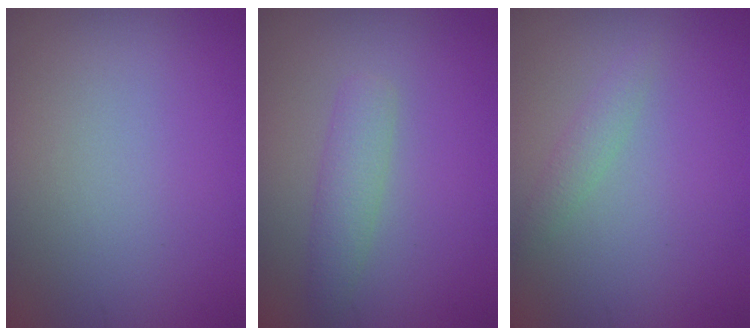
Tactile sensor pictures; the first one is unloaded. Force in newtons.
{"total": 2.2, "press": 2.2, "slide": 0.1}
{"total": 1.2, "press": 1.2, "slide": 0.0}